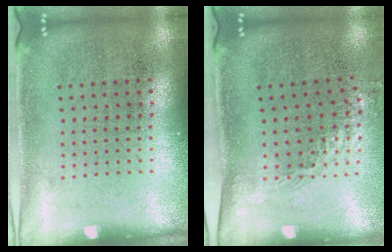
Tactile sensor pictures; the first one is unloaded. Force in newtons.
{"total": 1.2, "press": 0.9, "slide": 0.7}